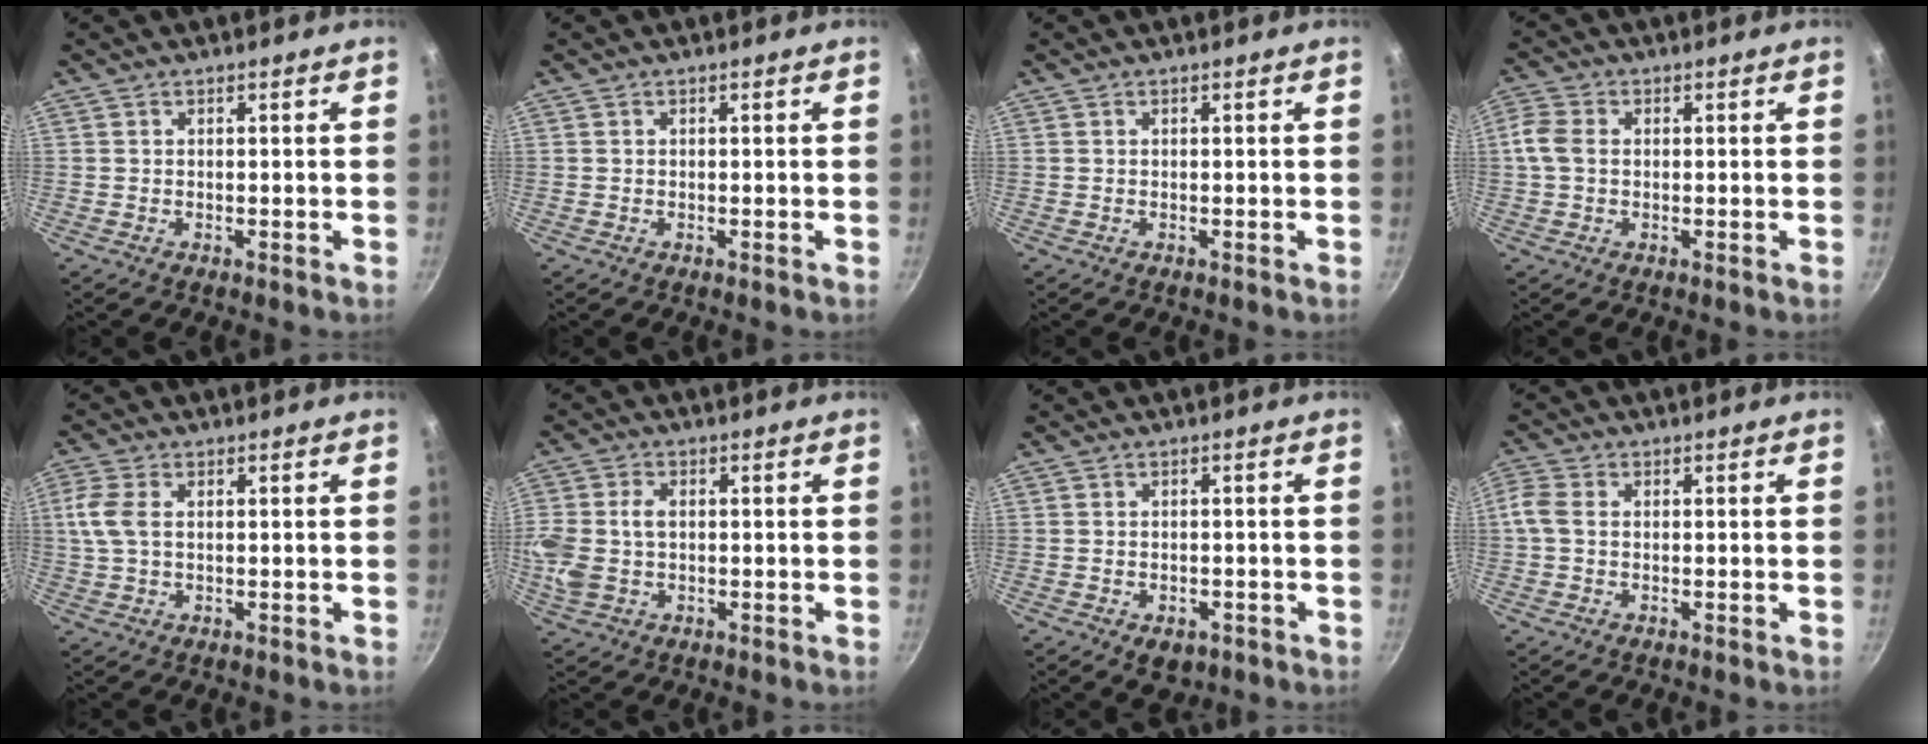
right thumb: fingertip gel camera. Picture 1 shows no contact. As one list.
[{"total": 0.0}, {"total": 0.0}, {"total": 4.8, "force": [0.2, 3.5, 3.2], "torque": [-0.070, 0.010, -0.006]}, {"total": 5.8, "force": [0.9, 3.4, 4.6], "torque": [-0.106, 0.009, 0.014]}, {"total": 10.0, "force": [0.0, 6.9, 7.2], "torque": [-0.160, 0.008, -0.004]}, {"total": 4.2, "force": [-2.0, 2.8, 2.5], "torque": [-0.025, 0.011, -0.013]}, {"total": 3.7, "force": [-0.2, 2.6, 2.6], "torque": [-0.062, 0.009, -0.012]}]